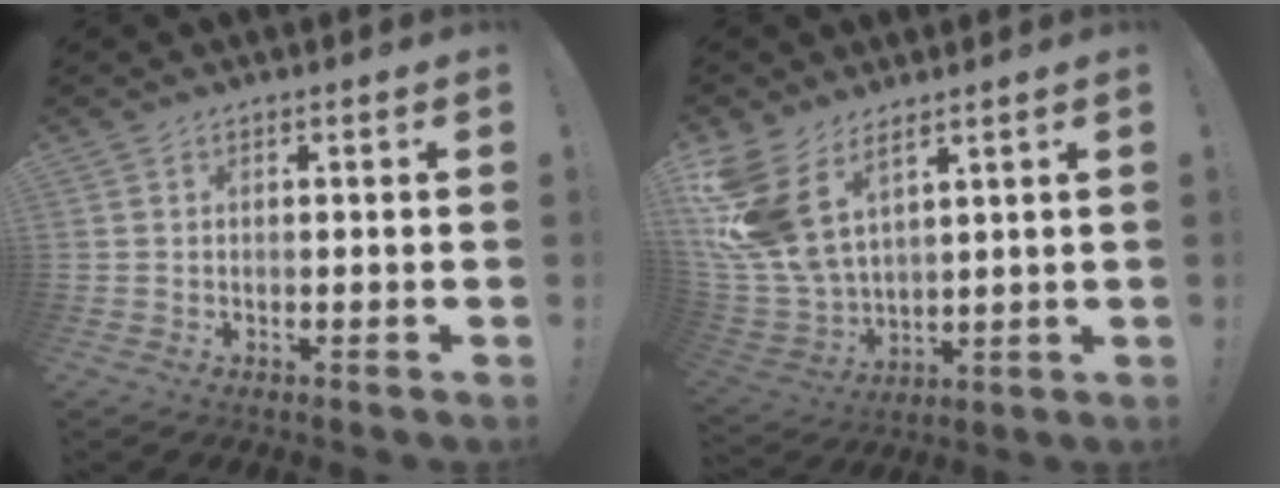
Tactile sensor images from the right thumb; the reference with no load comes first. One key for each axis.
{"total": 14.5, "fx": 8.0, "fy": 8.0, "fz": 9.1, "tx": -0.205, "ty": -0.049, "tz": 0.151}